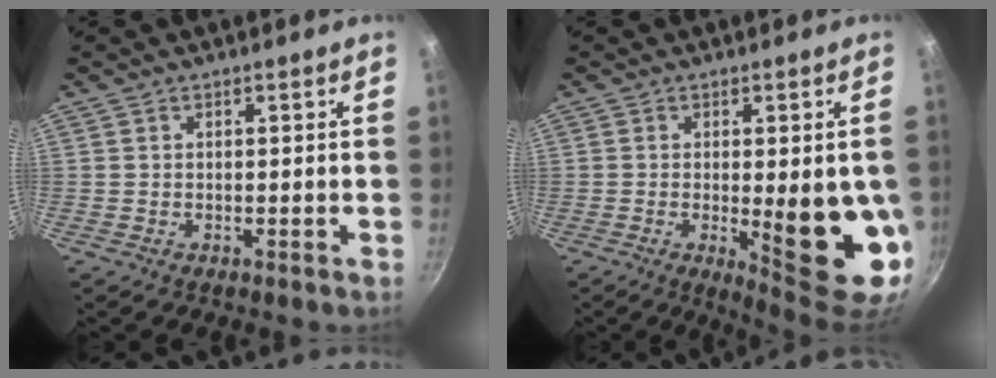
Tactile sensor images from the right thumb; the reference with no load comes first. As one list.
[{"total": 14.5, "force": [-1.8, 3.8, 13.9], "torque": [-0.161, -0.014, -0.011]}]